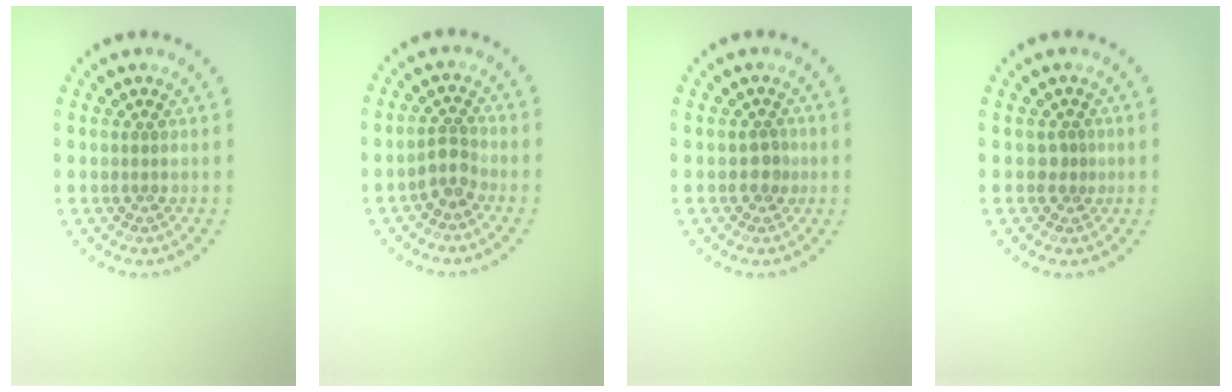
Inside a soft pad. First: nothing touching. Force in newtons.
{"total": 1.9, "press": 1.5, "slide": 1.2}
{"total": 1.3, "press": 1.2, "slide": 0.4}
{"total": 0.8, "press": 0.5, "slide": 0.7}